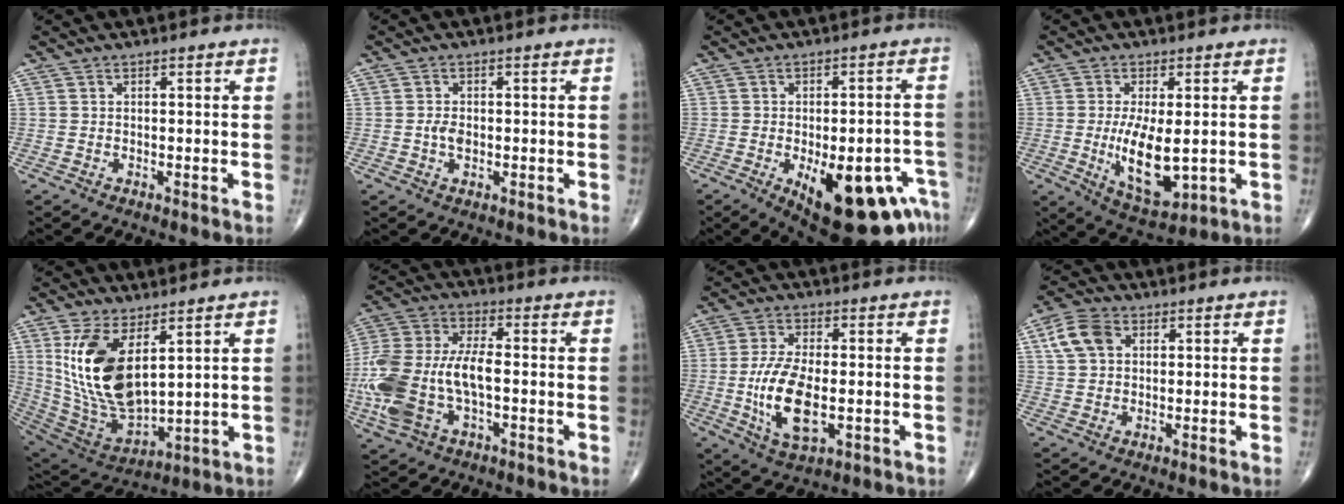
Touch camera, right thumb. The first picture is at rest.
{"total": 2.3, "force": [-0.3, 1.4, 1.8], "torque": [-0.032, 0.001, -0.007]}
{"total": 20.3, "force": [-9.2, 8.3, 16.1], "torque": [-0.150, 0.021, -0.107]}
{"total": 10.9, "force": [-0.8, 4.5, 9.9], "torque": [-0.169, -0.026, 0.000]}
{"total": 17.9, "force": [5.7, 8.6, 14.5], "torque": [-0.273, -0.030, 0.131]}
{"total": 19.7, "force": [-3.2, 10.2, 16.5], "torque": [-0.389, 0.012, -0.056]}
{"total": 12.2, "force": [-1.9, 5.5, 10.6], "torque": [-0.209, -0.007, -0.029]}
{"total": 6.9, "force": [2.2, 4.9, 4.3], "torque": [-0.077, 0.008, 0.039]}